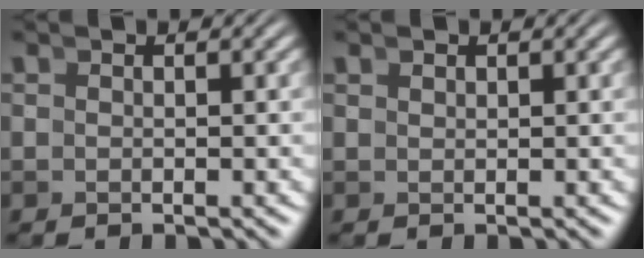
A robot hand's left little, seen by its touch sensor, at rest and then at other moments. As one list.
[{"total": 0.5, "force": [0.5, 0.0, 0.1], "torque": [0.007, 0.001, 0.015]}]